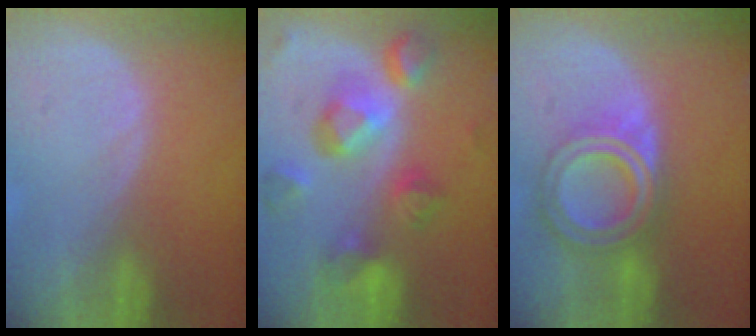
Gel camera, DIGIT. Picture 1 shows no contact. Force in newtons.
{"total": 10.4, "press": 9.3, "slide": 4.7}
{"total": 8.0, "press": 8.0, "slide": 0.5}